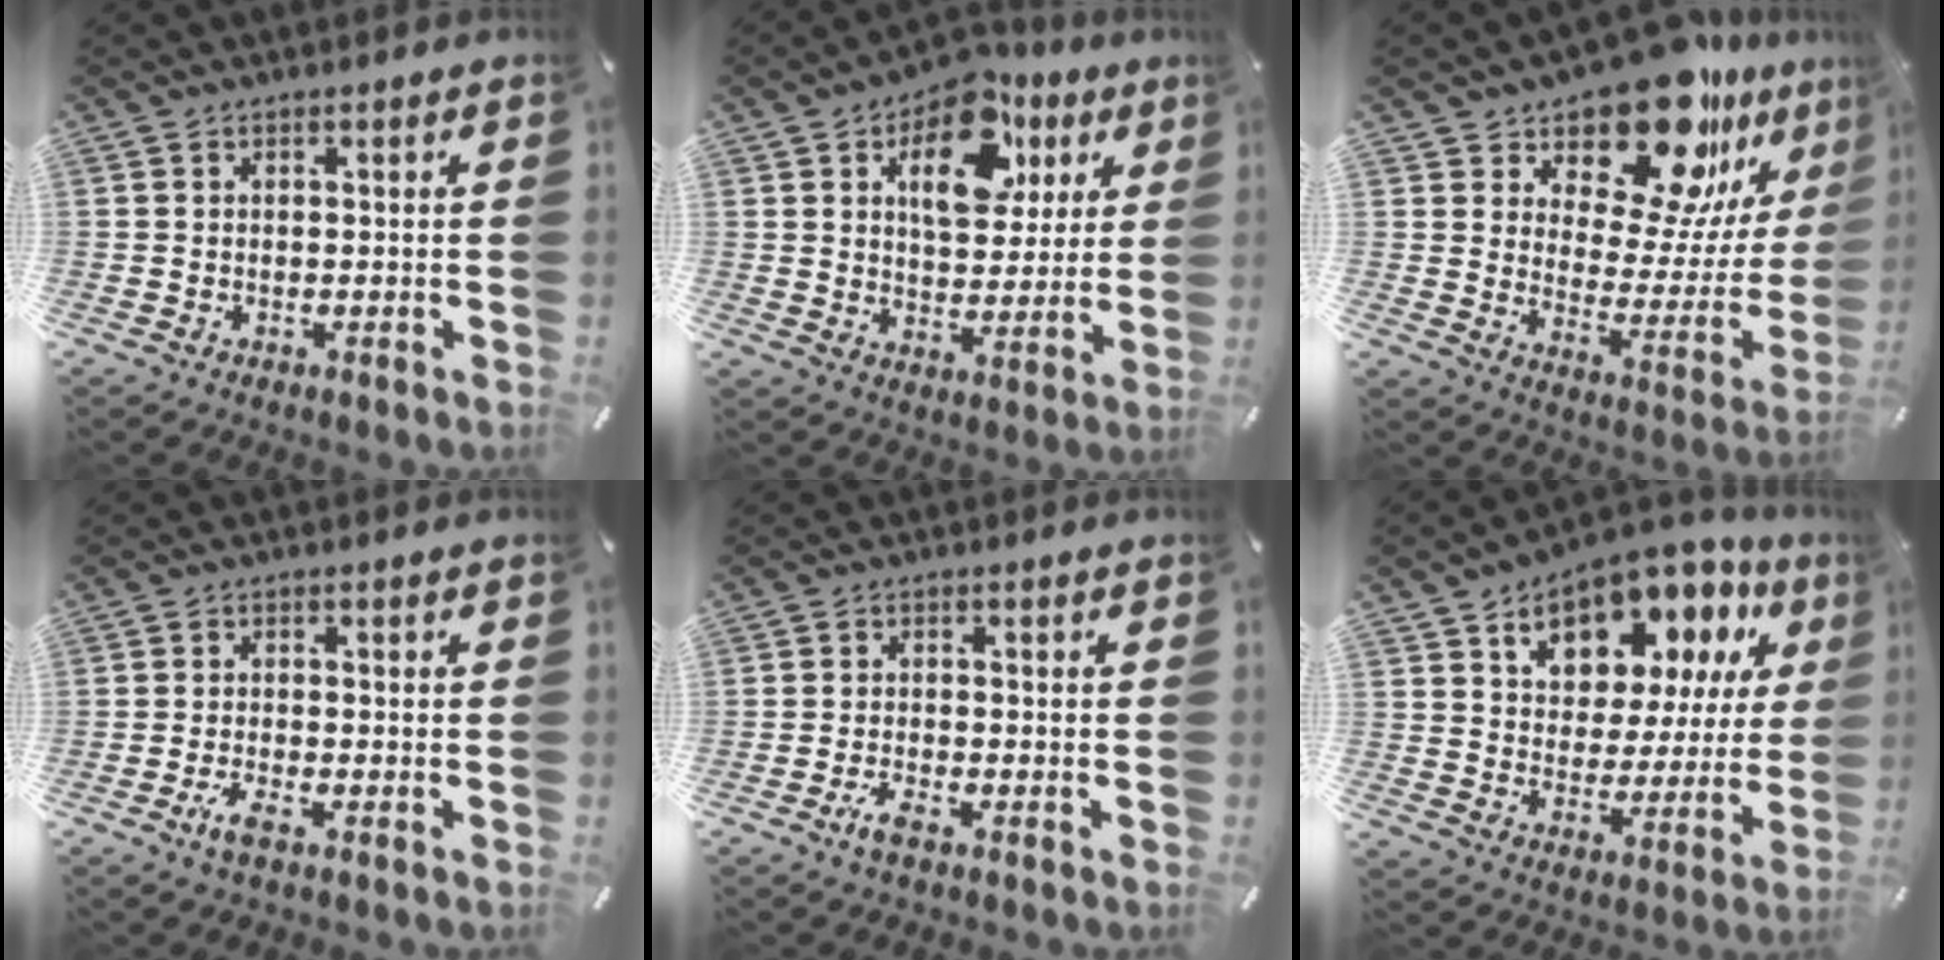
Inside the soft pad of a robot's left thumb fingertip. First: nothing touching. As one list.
[{"total": 15.1, "force": [6.8, 9.8, 9.4], "torque": [-0.117, -0.027, 0.114]}, {"total": 19.5, "force": [16.1, 7.4, 8.3], "torque": [-0.122, -0.140, 0.271]}, {"total": 3.0, "force": [-1.7, 0.8, 2.4], "torque": [-0.052, -0.001, -0.033]}, {"total": 2.8, "force": [-1.8, 0.7, 2.0], "torque": [-0.047, 0.000, -0.037]}, {"total": 13.5, "force": [8.5, 8.6, 5.8], "torque": [-0.091, -0.061, 0.146]}]